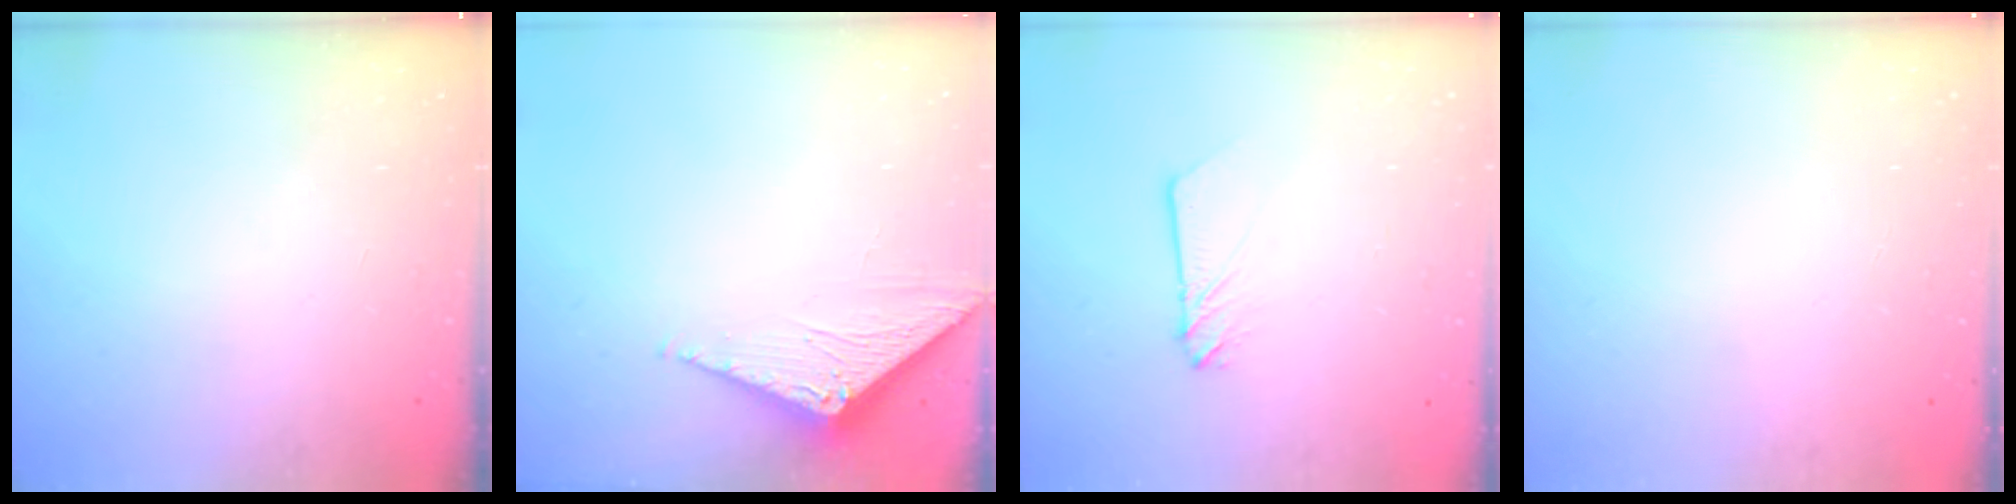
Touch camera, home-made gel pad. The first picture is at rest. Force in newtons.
{"total": 3.1, "press": 3.1, "slide": 0.2}
{"total": 2.5, "press": 2.5, "slide": 0.3}
{"total": 0.0}